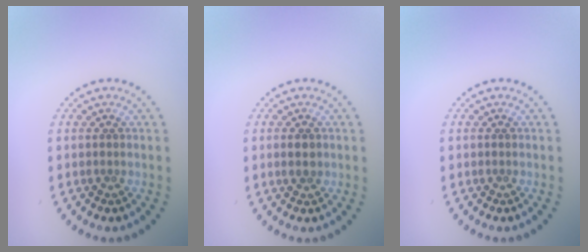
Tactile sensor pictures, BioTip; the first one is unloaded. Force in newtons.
{"total": 1.2, "press": 1.2, "slide": 0.2}
{"total": 0.0}